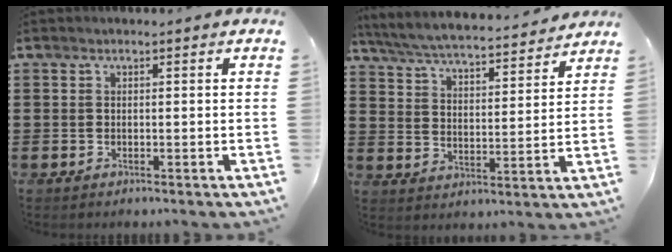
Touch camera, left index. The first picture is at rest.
{"total": 5.5, "force": [5.3, 0.0, 1.6], "torque": [-0.055, -0.039, 0.086]}